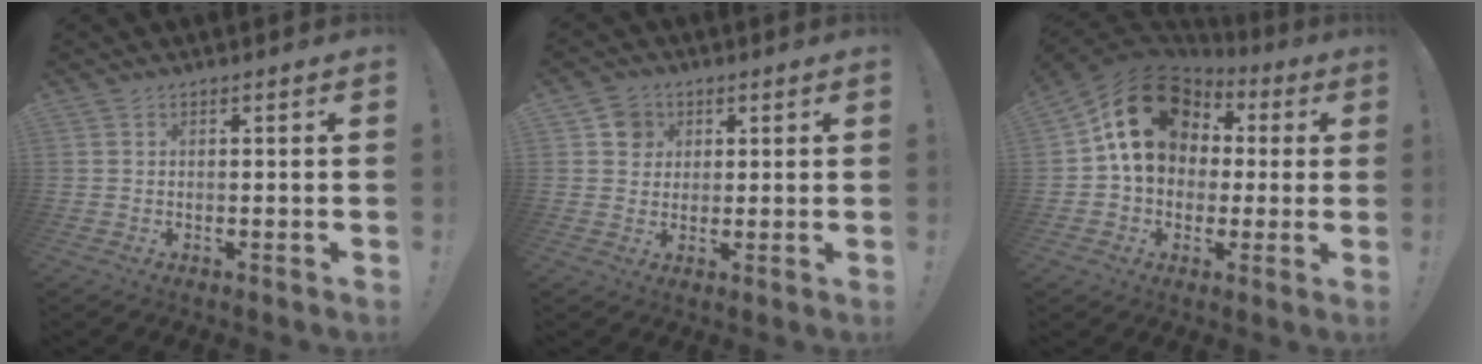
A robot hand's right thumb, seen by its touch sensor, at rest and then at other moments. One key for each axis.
{"total": 6.1, "fx": 2.0, "fy": 5.5, "fz": 1.4, "tx": -0.016, "ty": -0.001, "tz": 0.041}
{"total": 21.0, "fx": 5.3, "fy": 16.2, "fz": 12.2, "tx": -0.181, "ty": 0.000, "tz": 0.111}